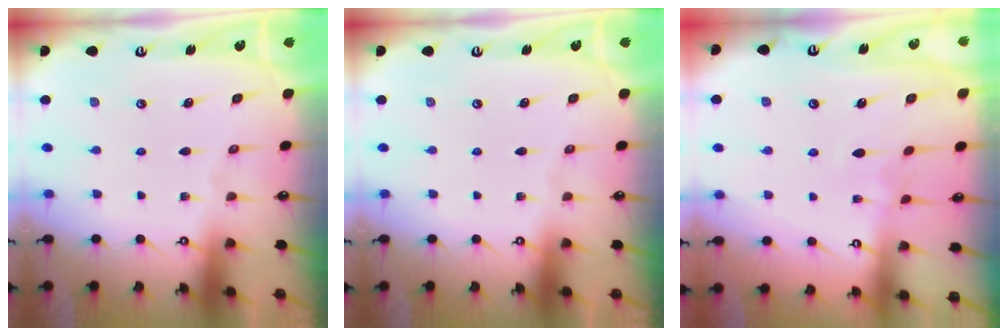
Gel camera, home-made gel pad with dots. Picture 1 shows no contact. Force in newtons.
{"total": 0.6, "press": 0.6, "slide": 0.1}
{"total": 2.7, "press": 2.7, "slide": 0.2}